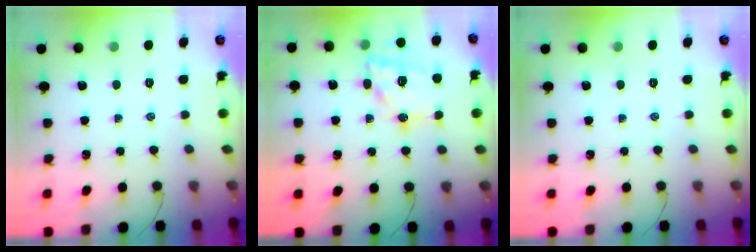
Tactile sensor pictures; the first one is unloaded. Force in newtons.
{"total": 16.3, "press": 16.0, "slide": 3.3}
{"total": 0.0}